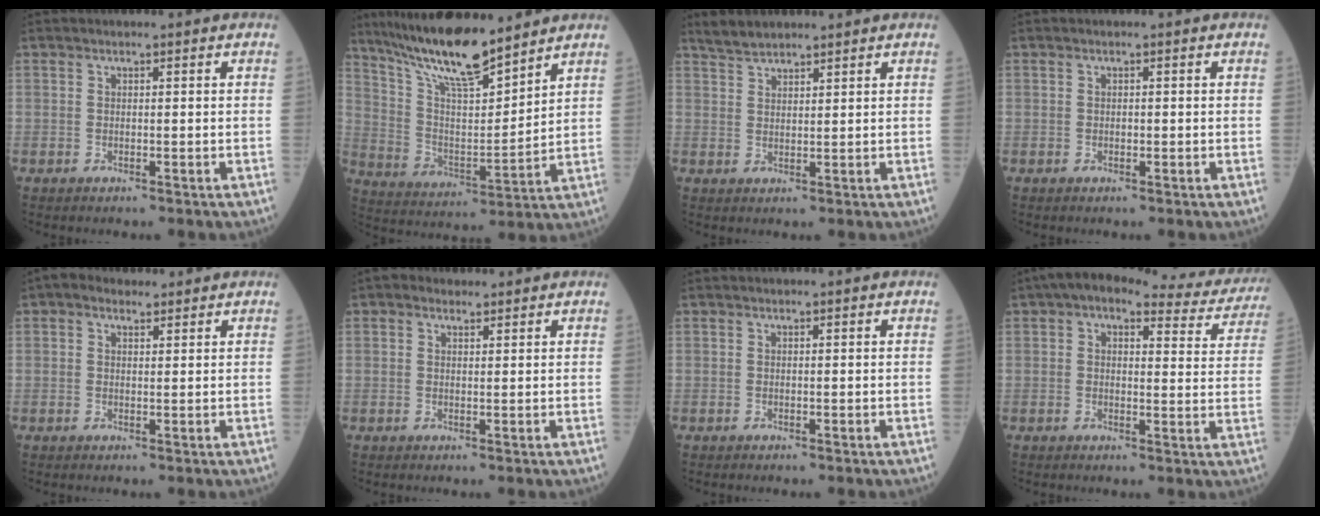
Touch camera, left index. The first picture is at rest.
{"total": 14.8, "force": [12.4, 2.0, 7.8], "torque": [-0.150, -0.001, 0.233]}
{"total": 3.5, "force": [3.2, 0.7, 1.0], "torque": [-0.025, 0.016, 0.063]}
{"total": 0.5, "force": [-0.1, 0.3, 0.4], "torque": [-0.009, 0.000, -0.002]}
{"total": 2.6, "force": [1.6, 1.6, 1.2], "torque": [-0.031, 0.022, 0.027]}
{"total": 1.7, "force": [1.1, 1.1, 0.6], "torque": [-0.016, 0.014, 0.017]}
{"total": 0.0}
{"total": 14.6, "force": [12.8, 4.6, 5.3], "torque": [-0.044, 0.019, 0.130]}